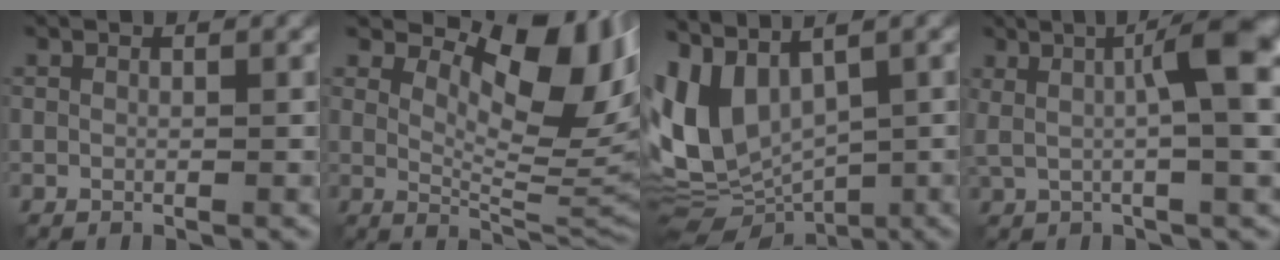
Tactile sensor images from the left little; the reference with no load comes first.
{"total": 10.3, "force": [4.4, 4.6, 8.2], "torque": [-0.121, -0.006, 0.074]}
{"total": 8.0, "force": [0.9, 4.8, 6.3], "torque": [-0.133, -0.010, 0.025]}
{"total": 7.6, "force": [1.6, 1.6, 7.2], "torque": [-0.106, 0.014, 0.023]}